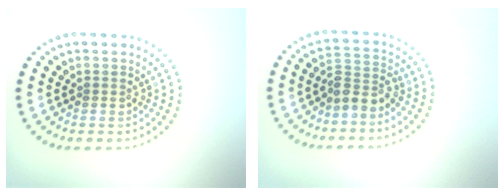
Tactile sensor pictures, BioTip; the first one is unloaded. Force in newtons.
{"total": 2.6, "press": 1.9, "slide": 1.7}